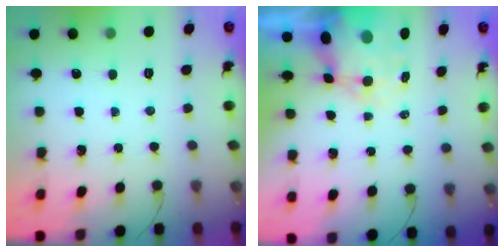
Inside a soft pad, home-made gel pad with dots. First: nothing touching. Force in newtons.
{"total": 9.3, "press": 9.0, "slide": 2.4}